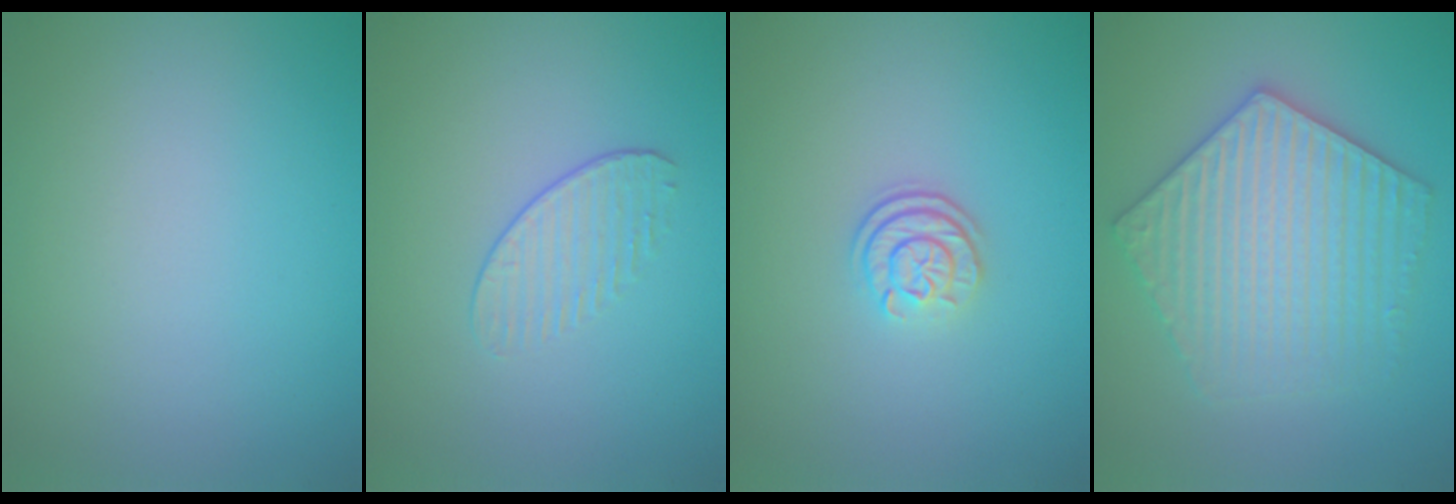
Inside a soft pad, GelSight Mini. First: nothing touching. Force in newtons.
{"total": 1.3, "press": 0.7, "slide": 1.1}
{"total": 2.5, "press": 1.8, "slide": 1.6}
{"total": 6.2, "press": 6.1, "slide": 1.0}